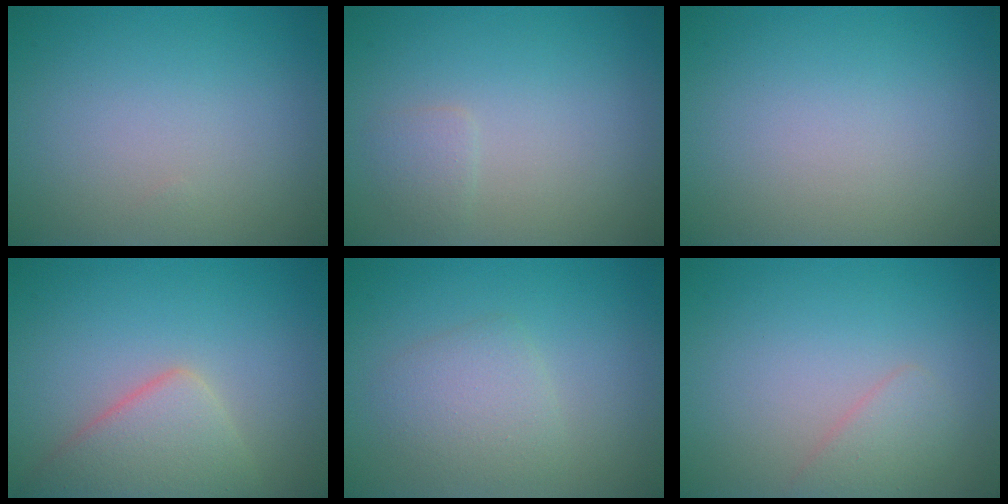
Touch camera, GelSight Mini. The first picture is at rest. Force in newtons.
{"total": 1.0, "press": 1.0, "slide": 0.0}
{"total": 0.0}
{"total": 4.7, "press": 4.7, "slide": 0.1}
{"total": 2.7, "press": 2.7, "slide": 0.0}
{"total": 1.6, "press": 1.6, "slide": 0.0}